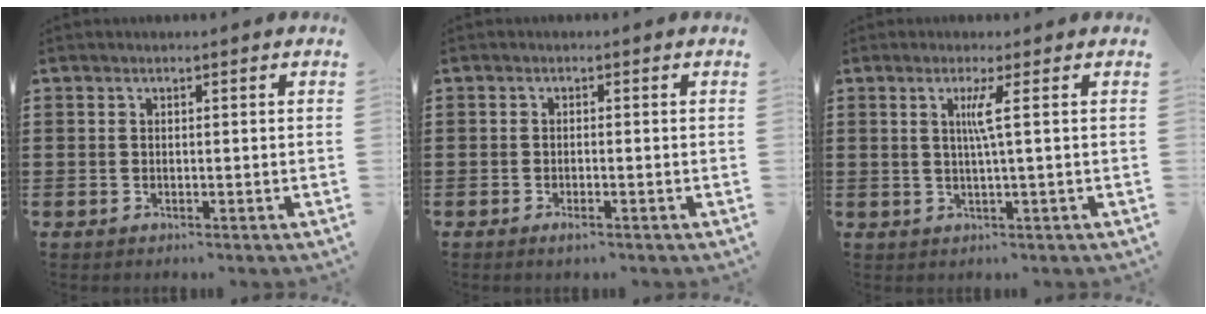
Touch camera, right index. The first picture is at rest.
{"total": 1.1, "force": [-0.7, 0.1, 0.8], "torque": [-0.014, -0.006, -0.012]}
{"total": 3.1, "force": [0.6, -0.7, 2.9], "torque": [-0.058, -0.006, 0.005]}